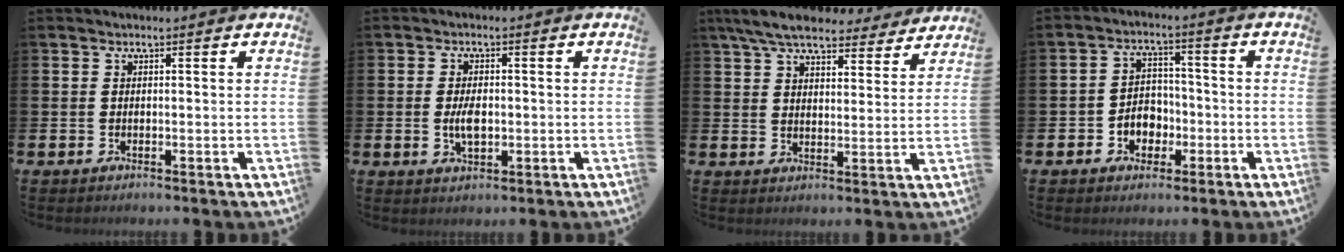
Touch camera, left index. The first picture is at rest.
{"total": 3.6, "force": [-0.2, 1.8, 3.1], "torque": [-0.048, -0.001, -0.007]}
{"total": 7.6, "force": [7.0, 1.9, 2.5], "torque": [-0.060, -0.034, 0.125]}
{"total": 3.9, "force": [-1.5, 3.4, 1.2], "torque": [-0.030, 0.004, -0.035]}